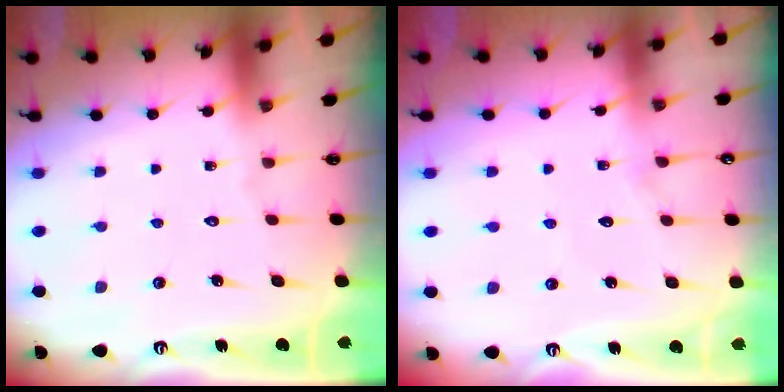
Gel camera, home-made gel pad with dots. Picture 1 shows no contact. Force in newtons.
{"total": 5.8, "press": 5.8, "slide": 0.6}